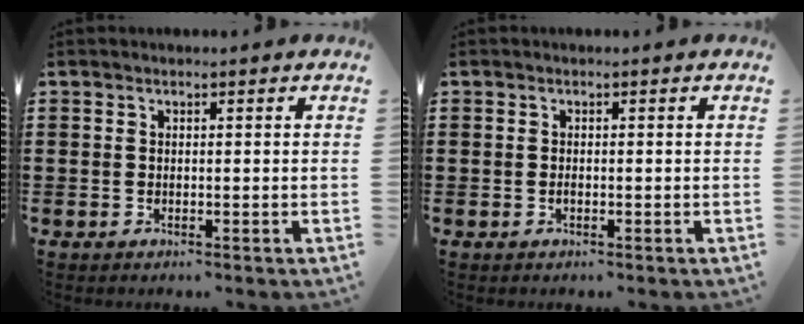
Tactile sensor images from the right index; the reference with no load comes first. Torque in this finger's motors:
{"motor_torque": [1.14, 0.99, 0.08, 0.03]}